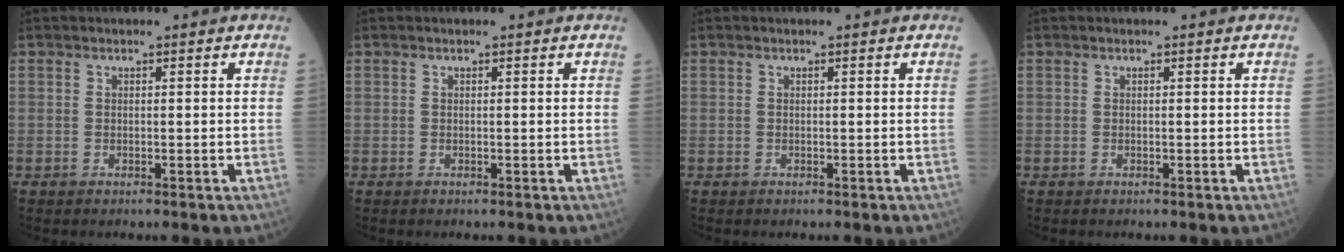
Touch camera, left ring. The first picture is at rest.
{"total": 0.0}
{"total": 0.0}
{"total": 0.0}